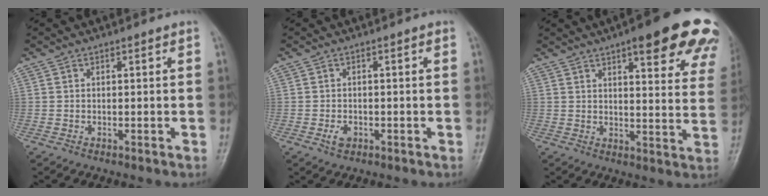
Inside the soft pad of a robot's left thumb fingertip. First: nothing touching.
{"total": 2.1, "force": [-0.8, 1.4, 1.3], "torque": [-0.020, 0.004, -0.013]}
{"total": 21.0, "force": [13.3, 5.6, 15.3], "torque": [-0.157, -0.035, 0.151]}